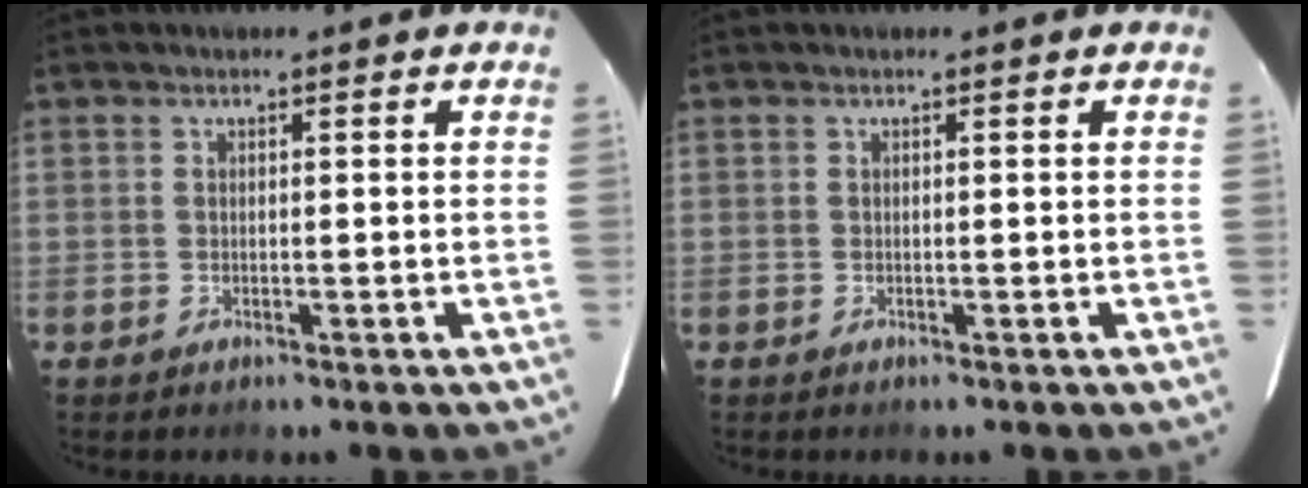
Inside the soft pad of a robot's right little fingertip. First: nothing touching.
{"total": 0.0}